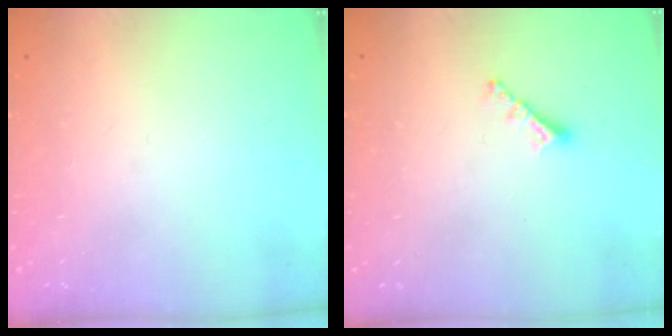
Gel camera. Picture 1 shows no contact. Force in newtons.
{"total": 3.4, "press": 3.4, "slide": 0.1}